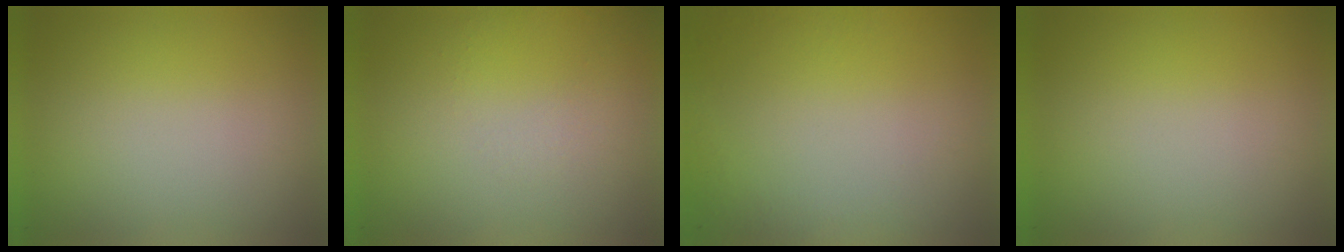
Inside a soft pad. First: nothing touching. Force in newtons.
{"total": 1.1}
{"total": 4.9}
{"total": 0.0}